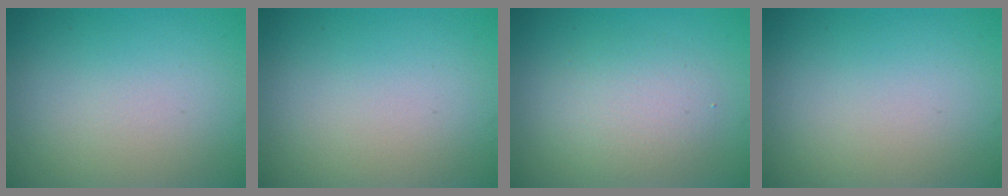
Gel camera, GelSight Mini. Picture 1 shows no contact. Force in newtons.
{"total": 0.0}
{"total": 3.2, "press": 3.2, "slide": 0.2}
{"total": 0.0}